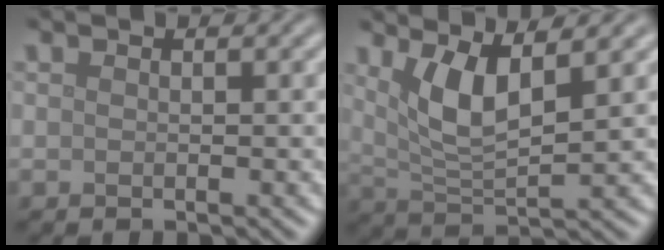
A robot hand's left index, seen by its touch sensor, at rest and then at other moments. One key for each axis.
{"total": 4.7, "fx": 2.1, "fy": 1.3, "fz": 4.0, "tx": -0.085, "ty": -0.007, "tz": 0.045}